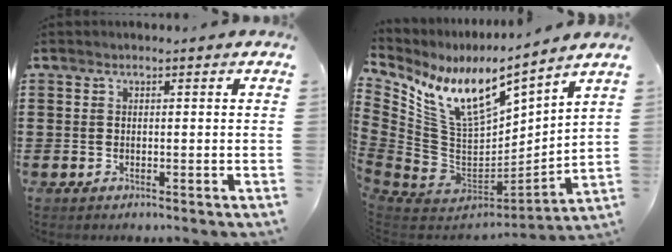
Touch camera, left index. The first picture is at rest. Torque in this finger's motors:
{"motor_torque": [1.14, 1.00, 0.85, 0.19]}